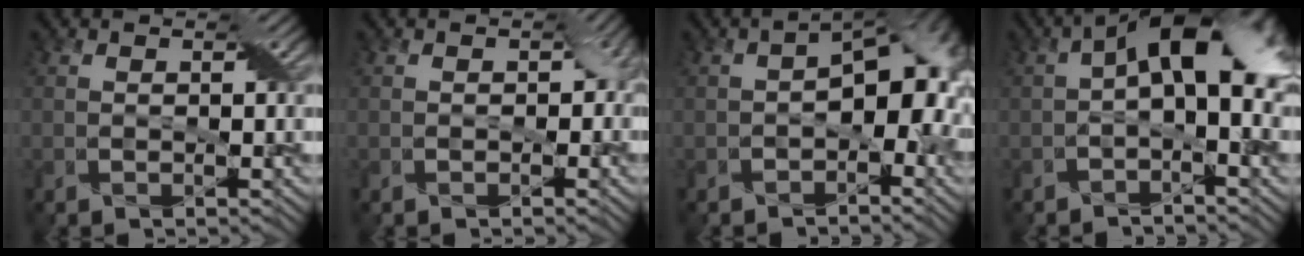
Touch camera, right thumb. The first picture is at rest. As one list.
[{"total": 2.1, "force": [-0.3, 1.7, 1.3], "torque": [-0.010, -0.010, -0.005]}, {"total": 9.3, "force": [-1.4, 5.5, 7.4], "torque": [-0.081, -0.007, -0.025]}, {"total": 9.5, "force": [1.0, 4.5, 8.3], "torque": [-0.134, 0.015, 0.007]}]